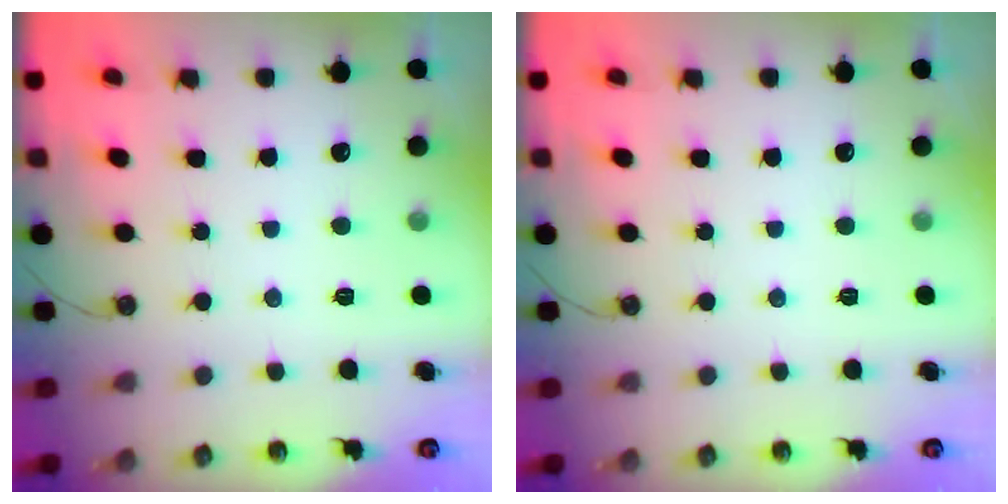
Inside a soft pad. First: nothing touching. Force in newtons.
{"total": 0.0}